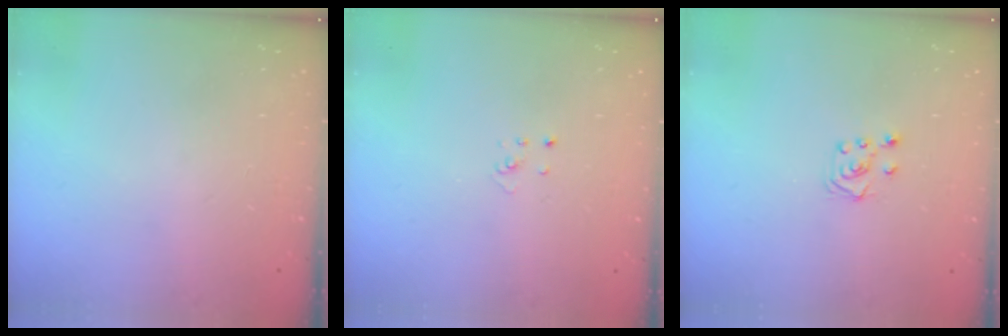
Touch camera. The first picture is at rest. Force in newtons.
{"total": 2.1, "press": 2.1, "slide": 0.1}
{"total": 5.1, "press": 5.1, "slide": 0.5}